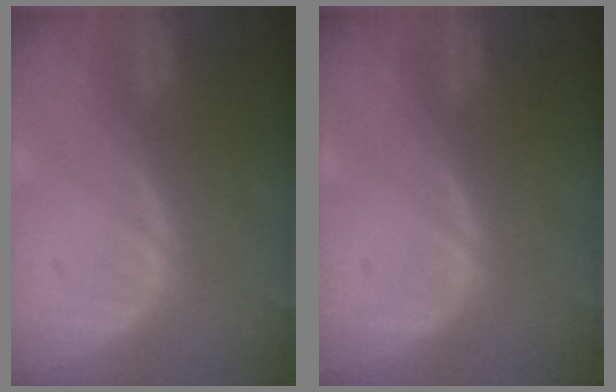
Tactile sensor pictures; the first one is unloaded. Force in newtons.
{"total": 0.0}